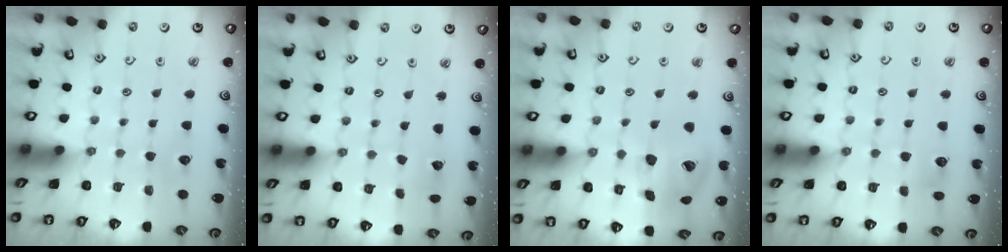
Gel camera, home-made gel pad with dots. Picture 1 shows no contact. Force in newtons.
{"total": 2.3, "press": 2.2, "slide": 0.3}
{"total": 15.7, "press": 15.5, "slide": 2.3}
{"total": 3.6, "press": 3.6, "slide": 0.5}